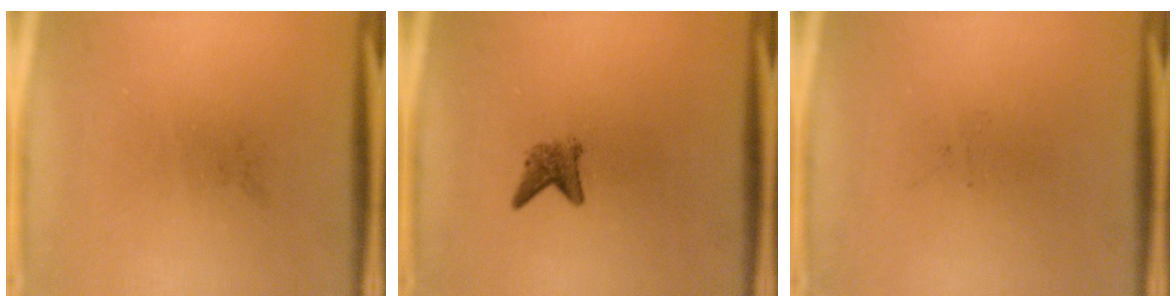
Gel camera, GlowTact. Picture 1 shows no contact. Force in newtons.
{"total": 2.1}
{"total": 0.0}